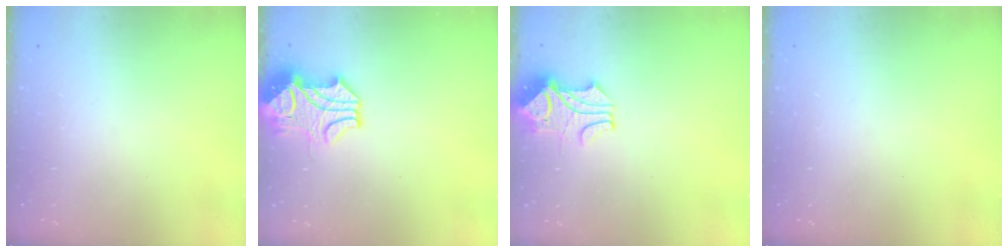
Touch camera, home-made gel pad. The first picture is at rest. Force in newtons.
{"total": 3.8, "press": 3.6, "slide": 1.0}
{"total": 1.9, "press": 1.5, "slide": 1.1}
{"total": 0.0}